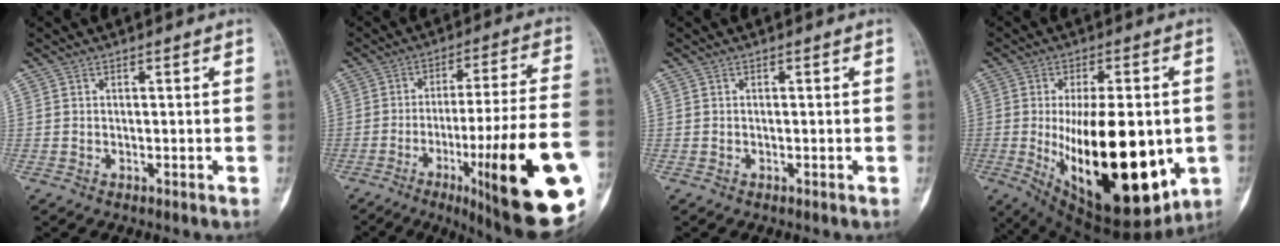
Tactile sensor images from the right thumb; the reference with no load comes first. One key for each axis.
{"total": 26.8, "fx": -9.3, "fy": 4.0, "fz": 24.8, "tx": -0.317, "ty": 0.016, "tz": -0.128}
{"total": 0.0}
{"total": 27.1, "fx": -4.1, "fy": 11.7, "fz": 24.1, "tx": -0.356, "ty": -0.029, "tz": -0.035}